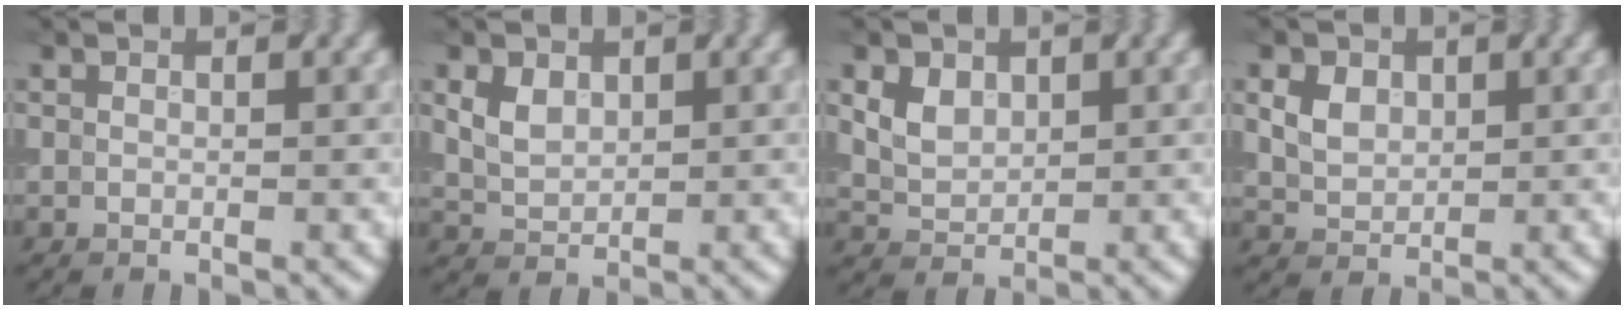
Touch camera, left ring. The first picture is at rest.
{"total": 2.5, "force": [0.9, 1.7, 1.6], "torque": [-0.036, 0.005, 0.017]}
{"total": 3.1, "force": [1.3, 2.2, 1.9], "torque": [-0.046, 0.009, 0.031]}
{"total": 3.7, "force": [1.5, 2.6, 2.2], "torque": [-0.054, 0.013, 0.031]}